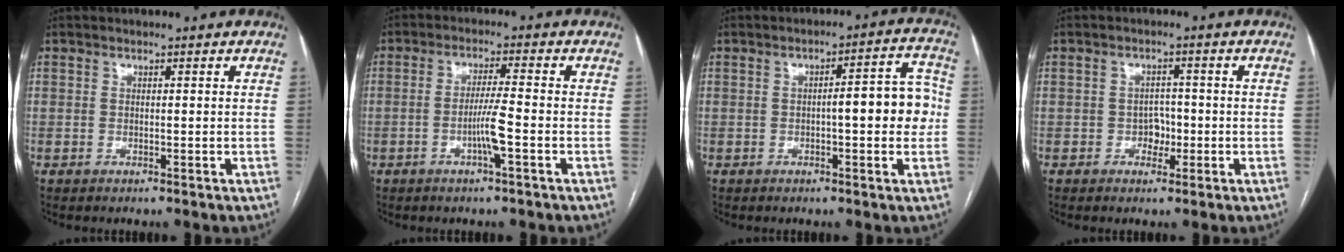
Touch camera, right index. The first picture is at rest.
{"total": 4.7, "force": [-1.7, -0.3, 4.4], "torque": [-0.086, -0.003, -0.032]}
{"total": 7.8, "force": [-0.4, 1.8, 7.6], "torque": [-0.095, 0.023, -0.008]}
{"total": 2.6, "force": [-0.8, 2.1, 1.5], "torque": [-0.014, 0.006, -0.013]}